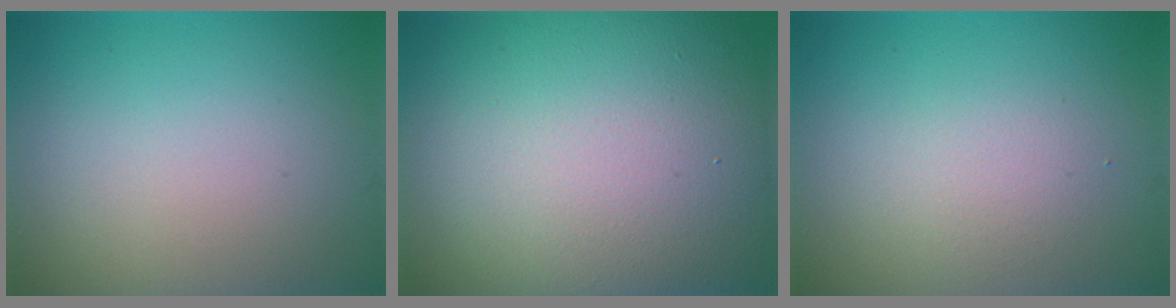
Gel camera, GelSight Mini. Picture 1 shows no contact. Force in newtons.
{"total": 18.7, "press": 18.7, "slide": 1.0}
{"total": 1.9, "press": 1.9, "slide": 0.1}